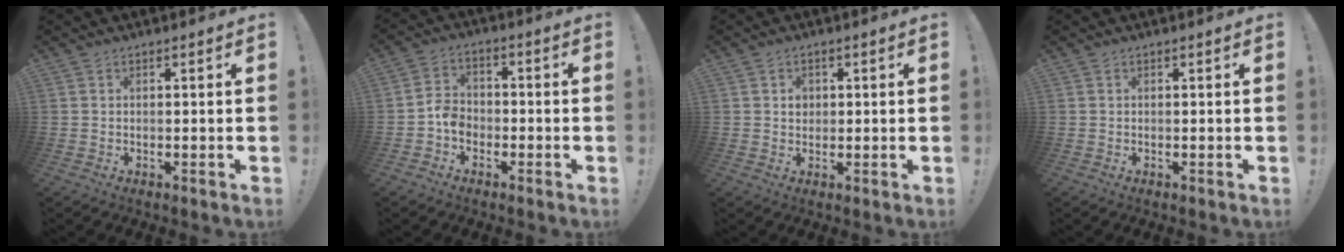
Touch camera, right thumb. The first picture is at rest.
{"total": 6.2, "force": [-3.3, 4.6, 2.7], "torque": [-0.048, 0.021, -0.060]}
{"total": 2.4, "force": [0.5, 2.2, 0.9], "torque": [0.002, -0.005, 0.004]}
{"total": 0.0}